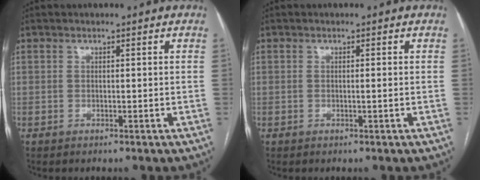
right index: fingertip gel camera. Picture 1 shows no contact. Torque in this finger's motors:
{"motor_torque": [0.14, 0.14, -0.04, 0.00]}